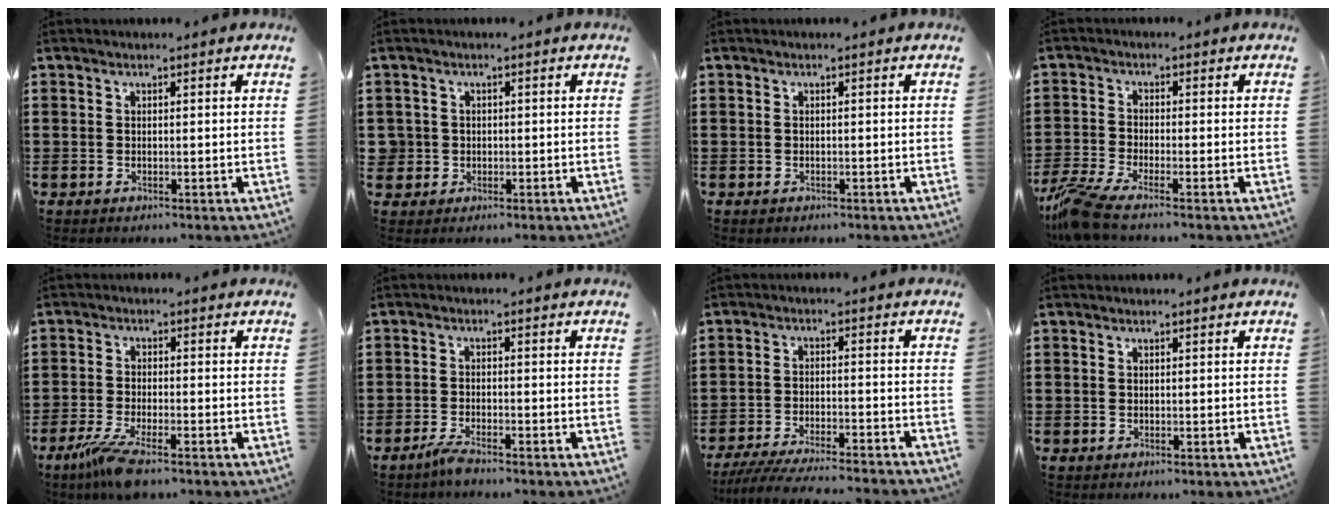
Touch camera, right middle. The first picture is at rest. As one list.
[{"total": 2.3, "force": [-0.3, 2.2, 0.1], "torque": [-0.013, 0.008, -0.011]}, {"total": 0.5, "force": [-0.3, 0.4, 0.0], "torque": [-0.002, 0.003, -0.009]}, {"total": 5.6, "force": [-4.5, 0.9, 3.2], "torque": [-0.095, -0.020, -0.093]}, {"total": 5.9, "force": [-4.3, 1.0, 4.0], "torque": [-0.097, -0.015, -0.085]}, {"total": 2.7, "force": [-2.4, 0.6, 1.0], "torque": [-0.026, 0.006, -0.051]}, {"total": 5.8, "force": [-5.6, 0.2, 1.7], "torque": [-0.039, -0.007, -0.110]}, {"total": 0.8, "force": [-0.4, 0.7, 0.0], "torque": [-0.001, 0.004, -0.010]}]